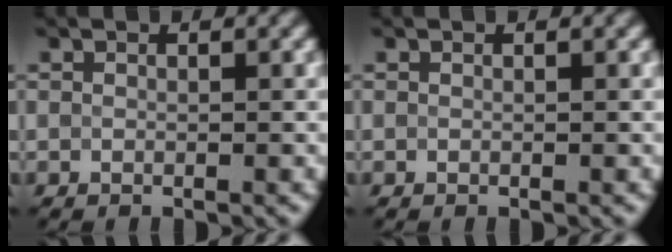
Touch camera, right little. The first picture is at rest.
{"total": 0.0}